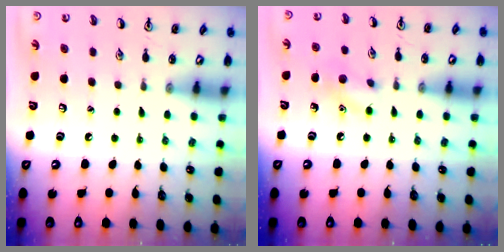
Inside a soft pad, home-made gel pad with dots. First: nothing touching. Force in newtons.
{"total": 7.8, "press": 7.6, "slide": 1.8}